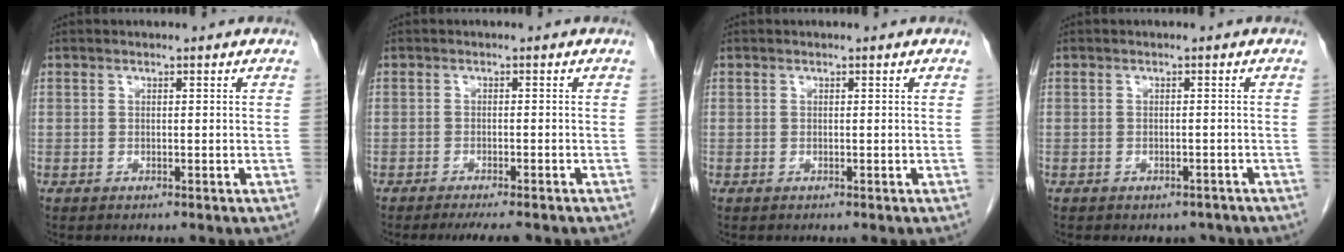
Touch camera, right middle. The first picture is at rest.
{"total": 5.5, "force": [-4.6, 0.8, 2.9], "torque": [-0.031, -0.007, -0.067]}
{"total": 0.0}
{"total": 3.0, "force": [-2.5, 1.6, 0.7], "torque": [-0.001, 0.004, -0.031]}